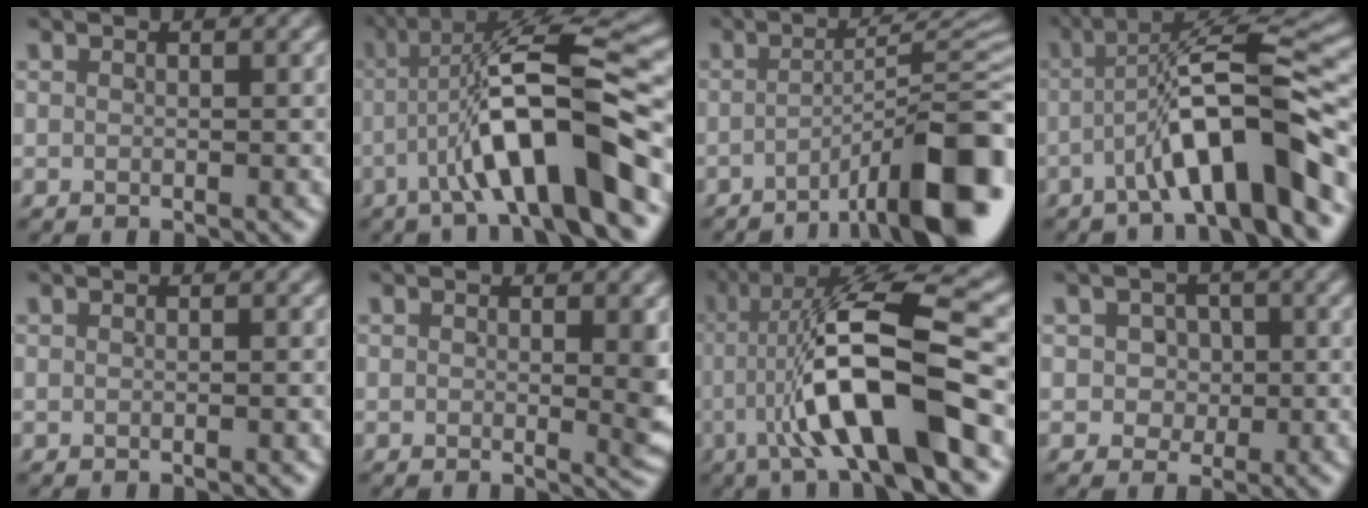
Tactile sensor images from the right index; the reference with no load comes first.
{"total": 10.8, "force": [-1.4, 3.5, 10.1], "torque": [-0.158, 0.007, -0.018]}
{"total": 9.1, "force": [-4.2, 2.1, 7.9], "torque": [-0.083, 0.015, -0.066]}
{"total": 8.3, "force": [-2.1, 1.9, 7.8], "torque": [-0.108, 0.016, -0.036]}
{"total": 0.0}
{"total": 2.0, "force": [0.3, 0.4, 1.9], "torque": [-0.017, -0.009, 0.007]}
{"total": 12.0, "force": [-0.7, 3.3, 11.5], "torque": [-0.195, 0.009, -0.010]}
{"total": 3.7, "force": [-0.1, 3.5, 1.2], "torque": [-0.010, -0.007, -0.001]}